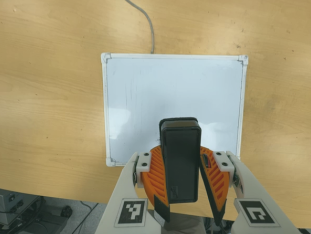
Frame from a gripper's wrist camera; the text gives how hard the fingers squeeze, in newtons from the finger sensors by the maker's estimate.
{"total": 9.6, "left": 9.8, "right": 9.5}